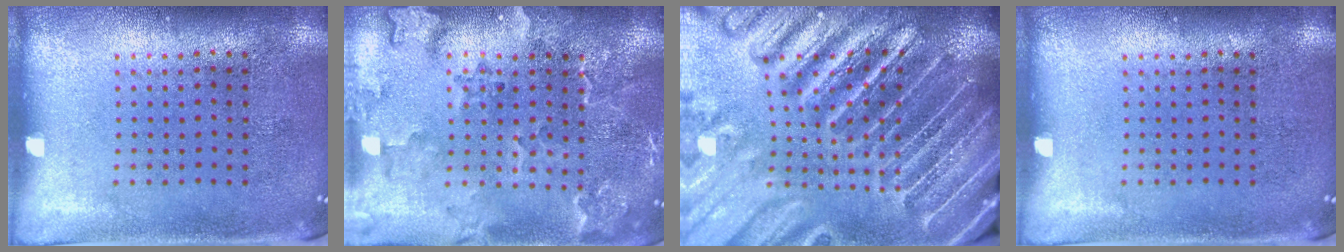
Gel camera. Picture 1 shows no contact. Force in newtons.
{"total": 2.3, "press": 2.2, "slide": 0.8}
{"total": 4.8, "press": 4.4, "slide": 2.0}
{"total": 0.0}